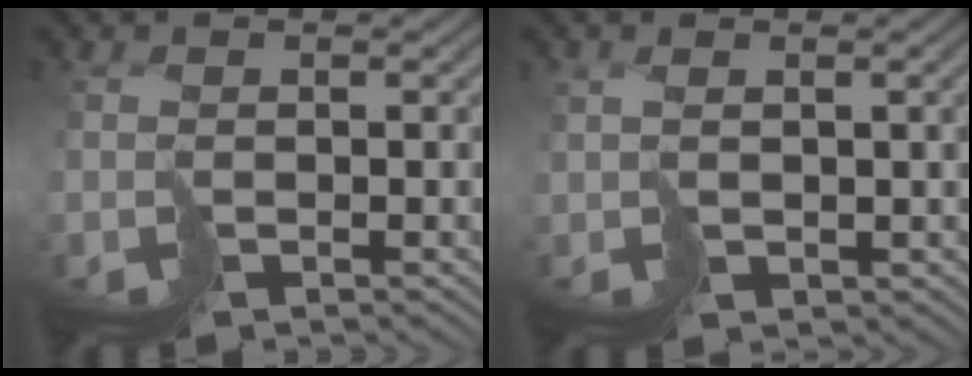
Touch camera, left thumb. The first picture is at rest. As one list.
[{"total": 2.6, "force": [1.0, 1.1, 2.1], "torque": [-0.047, 0.002, 0.026]}]